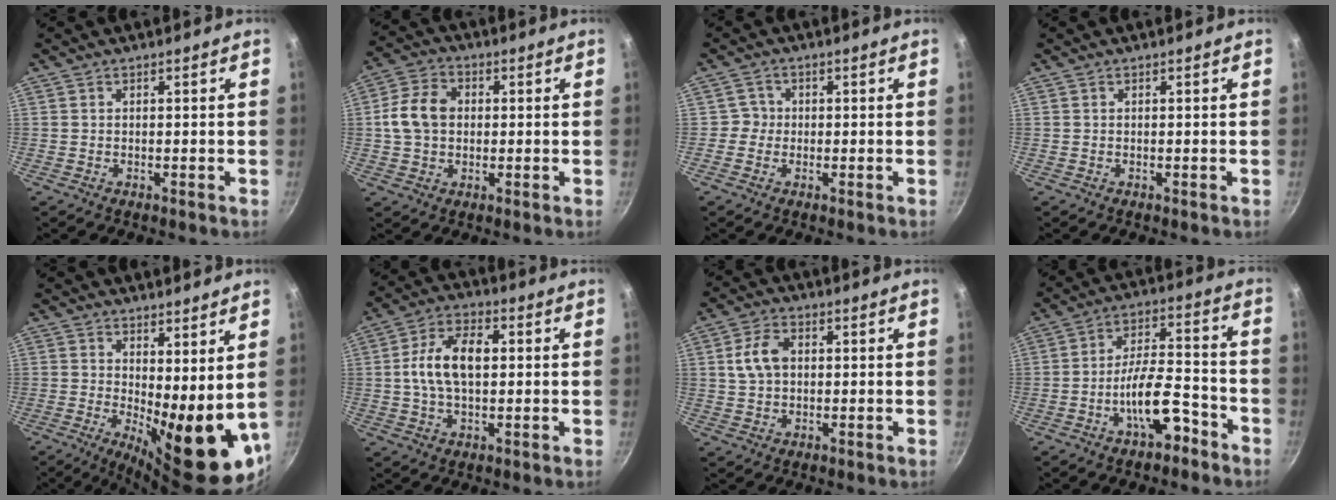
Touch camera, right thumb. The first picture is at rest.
{"total": 9.1, "force": [0.6, 6.9, 5.9], "torque": [-0.105, 0.018, 0.006]}
{"total": 2.2, "force": [-0.3, 2.2, 0.3], "torque": [0.013, 0.009, -0.015]}
{"total": 0.0}
{"total": 16.5, "force": [0.3, 6.1, 15.3], "torque": [-0.219, -0.036, 0.026]}
{"total": 11.1, "force": [0.9, 6.2, 9.1], "torque": [-0.170, 0.017, 0.014]}
{"total": 6.3, "force": [1.0, 4.3, 4.5], "torque": [-0.083, 0.010, 0.018]}
{"total": 10.8, "force": [-5.5, 4.5, 8.1], "torque": [-0.138, 0.050, -0.092]}